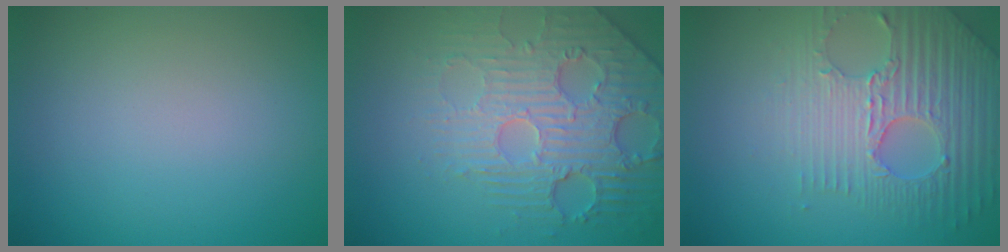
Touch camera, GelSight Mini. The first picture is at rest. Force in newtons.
{"total": 4.7, "press": 4.4, "slide": 1.7}
{"total": 5.9, "press": 4.8, "slide": 3.4}